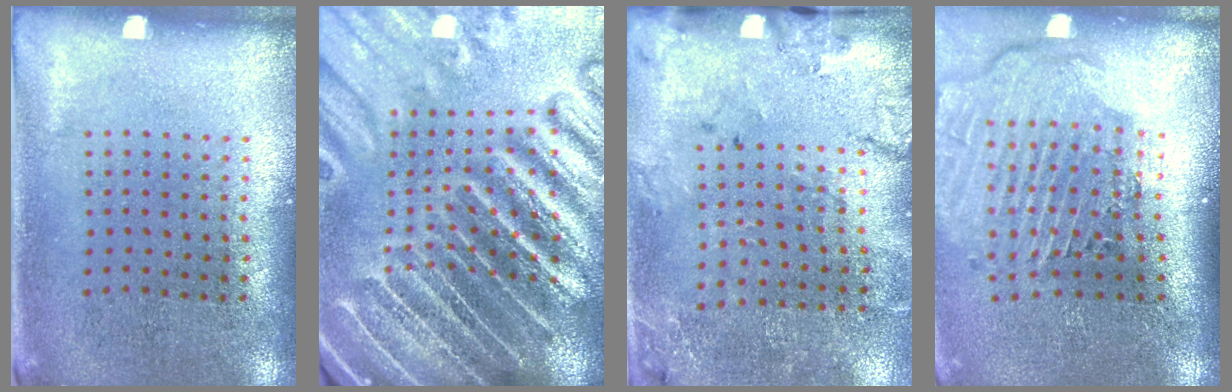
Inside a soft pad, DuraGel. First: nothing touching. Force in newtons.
{"total": 5.7, "press": 5.0, "slide": 2.8}
{"total": 1.8, "press": 1.5, "slide": 1.0}
{"total": 2.9, "press": 2.3, "slide": 1.8}